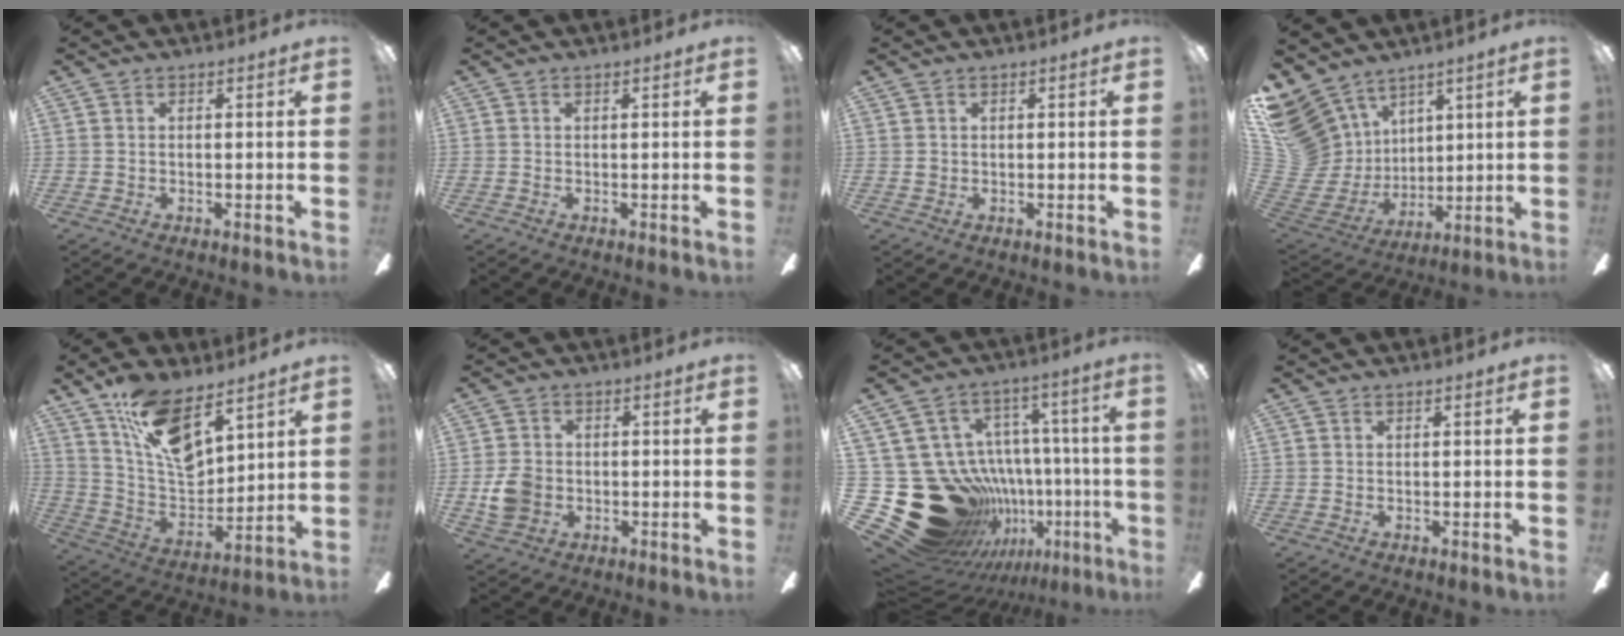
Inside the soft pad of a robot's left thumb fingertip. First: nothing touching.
{"total": 0.0}
{"total": 1.0, "force": [0.3, 1.0, 0.2], "torque": [-0.003, 0.006, 0.004]}
{"total": 17.0, "force": [9.4, 12.9, 5.9], "torque": [-0.180, -0.073, 0.193]}
{"total": 16.0, "force": [10.4, 7.4, 9.6], "torque": [-0.178, -0.048, 0.192]}
{"total": 6.6, "force": [-1.3, 5.6, 3.1], "torque": [-0.052, 0.012, -0.022]}
{"total": 29.4, "force": [-8.0, 23.8, 15.4], "torque": [-0.272, 0.003, -0.040]}
{"total": 0.0}